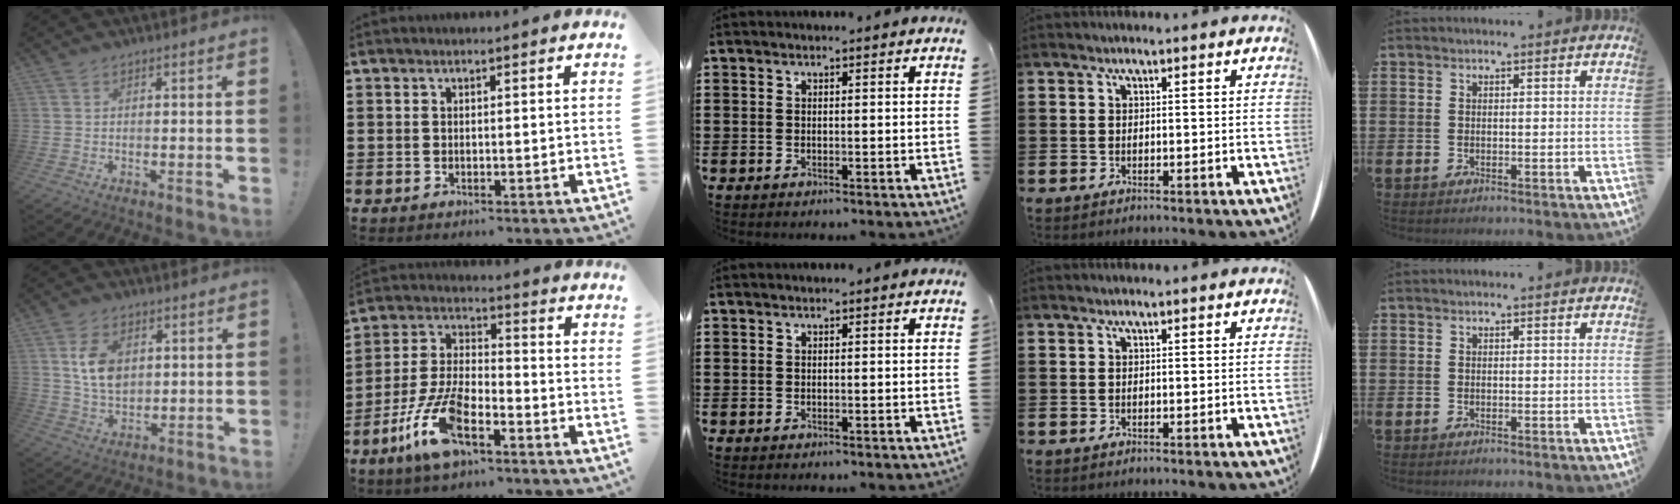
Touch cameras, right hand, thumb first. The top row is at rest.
{"thumb": {"total": 9.4, "force": [2.7, 6.7, 6.1], "torque": [-0.097, -0.002, 0.050]}, "index": {"total": 10.2, "force": [-5.9, 3.2, 7.6], "torque": [-0.191, -0.011, -0.118]}}